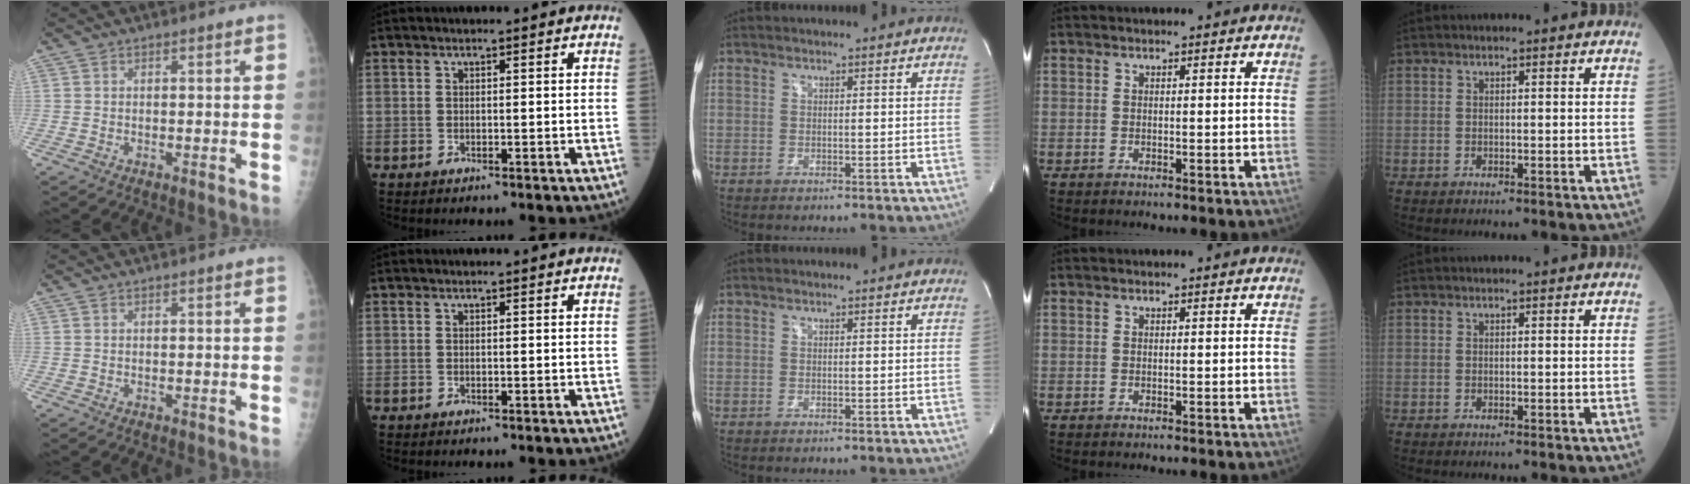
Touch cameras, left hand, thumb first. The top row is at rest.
{}